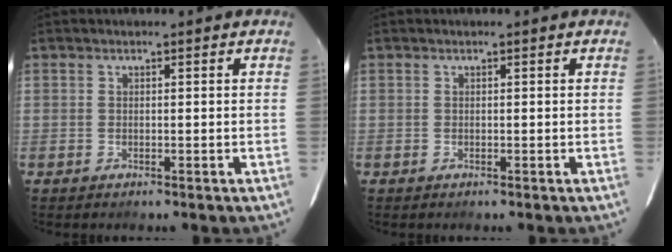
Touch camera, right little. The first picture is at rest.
{"total": 0.0}